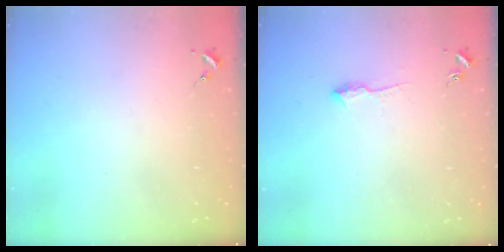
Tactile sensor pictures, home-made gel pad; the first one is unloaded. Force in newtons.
{"total": 6.0, "press": 5.9, "slide": 0.7}